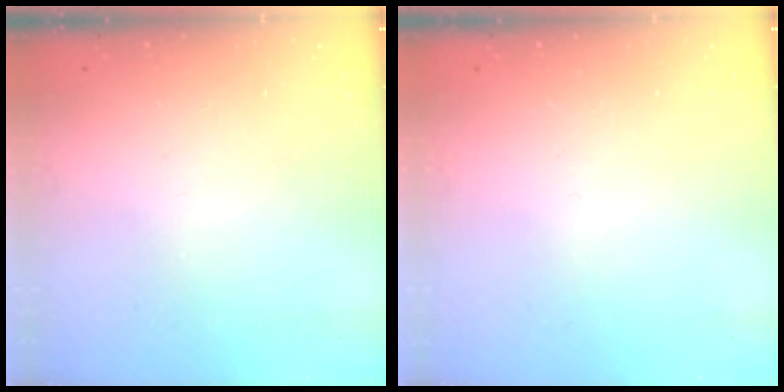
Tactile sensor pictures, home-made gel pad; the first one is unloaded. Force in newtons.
{"total": 0.0}